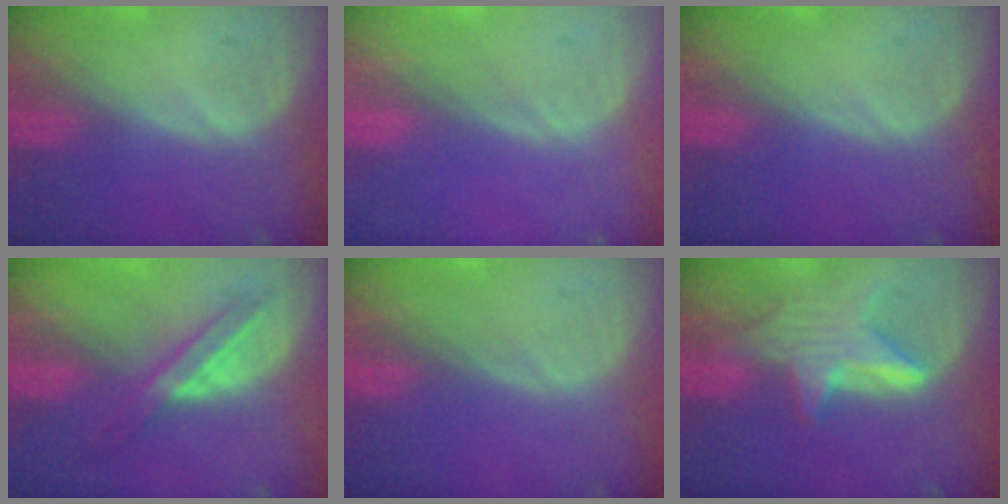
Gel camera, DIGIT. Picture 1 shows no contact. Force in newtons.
{"total": 0.0}
{"total": 0.0}
{"total": 5.8, "press": 5.2, "slide": 2.6}
{"total": 0.0}
{"total": 6.5, "press": 6.4, "slide": 0.8}